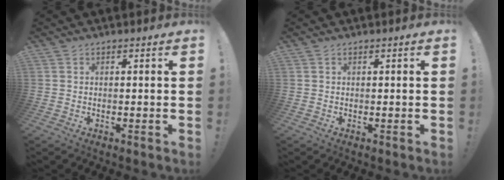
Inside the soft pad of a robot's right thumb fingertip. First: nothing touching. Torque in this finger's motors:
{"motor_torque": [0.02, 0.23, 0.08, -0.11, 0.00]}